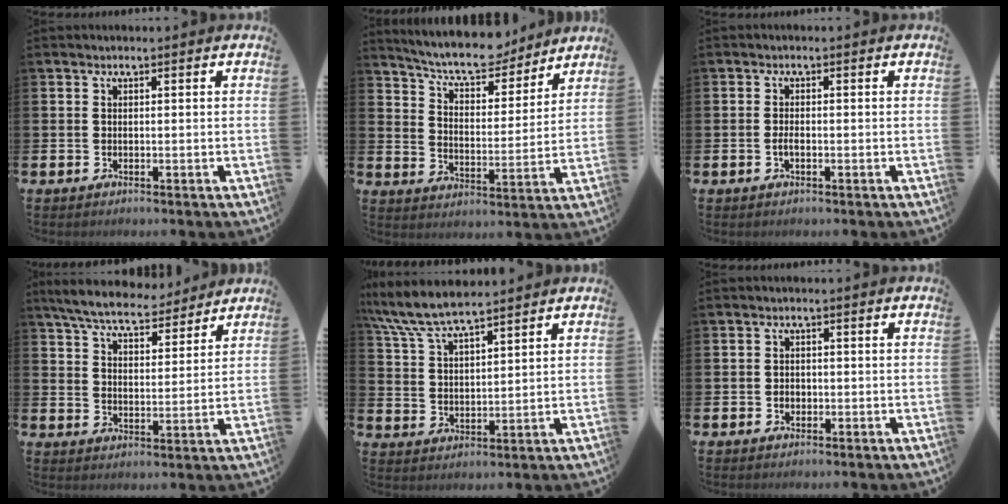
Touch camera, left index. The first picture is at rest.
{"total": 8.5, "force": [7.9, 1.8, 2.5], "torque": [-0.068, -0.054, 0.138]}
{"total": 1.3, "force": [-0.4, 0.5, 1.1], "torque": [-0.024, 0.002, -0.008]}
{"total": 7.1, "force": [6.7, 1.4, 1.9], "torque": [-0.059, -0.035, 0.118]}
{"total": 7.3, "force": [6.8, 0.9, 2.5], "torque": [-0.074, -0.026, 0.122]}
{"total": 1.4, "force": [-0.3, 1.2, 0.6], "torque": [0.000, 0.002, -0.011]}